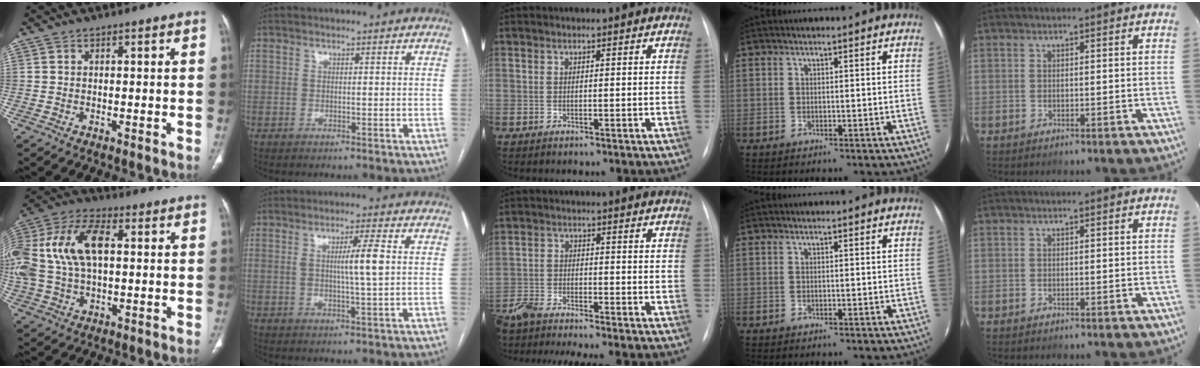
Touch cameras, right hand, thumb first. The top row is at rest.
{"thumb": {"total": 20.6, "force": [3.1, 11.8, 16.6], "torque": [-0.377, 0.026, 0.053]}, "index": {"total": 5.4, "force": [0.7, -0.3, 5.3], "torque": [-0.093, -0.002, 0.013]}, "middle": {"total": 13.4, "force": [-12.2, 0.2, 5.6], "torque": [-0.086, -0.009, -0.192]}}